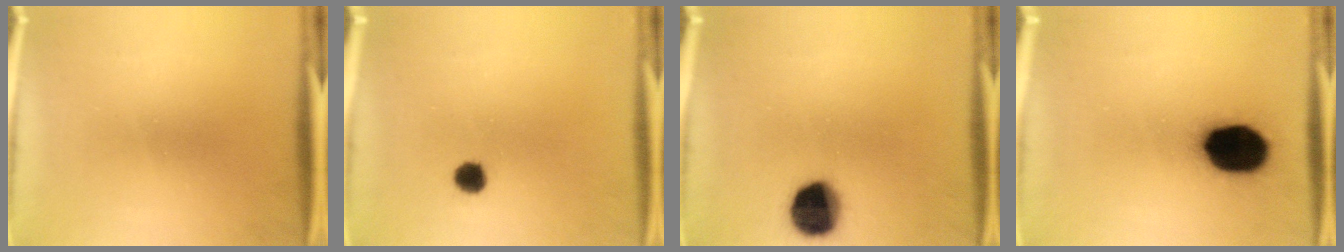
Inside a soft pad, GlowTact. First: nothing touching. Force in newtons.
{"total": 3.0}
{"total": 11.6}
{"total": 17.2}